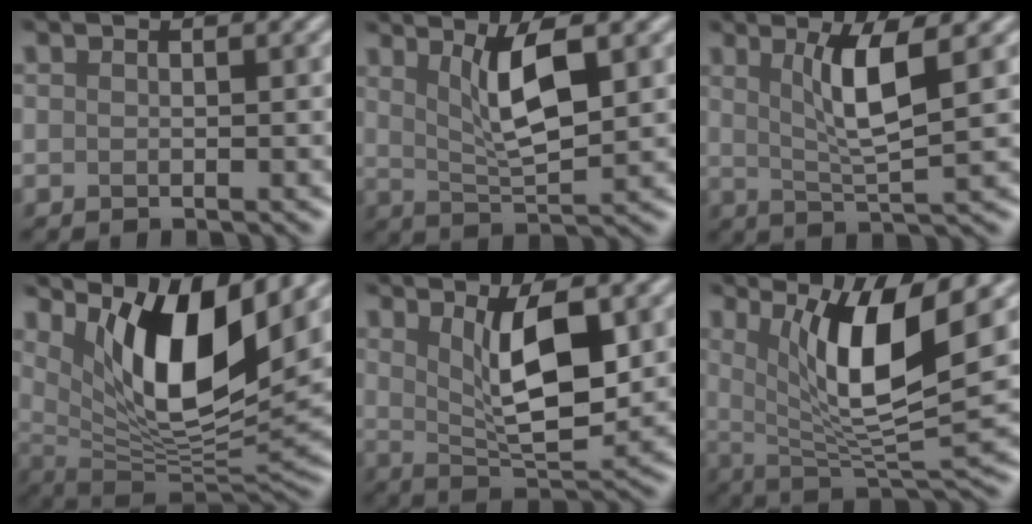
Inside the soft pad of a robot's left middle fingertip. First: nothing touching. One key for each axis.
{"total": 5.0, "fx": 2.0, "fy": 1.1, "fz": 4.4, "tx": -0.083, "ty": -0.005, "tz": 0.039}
{"total": 4.8, "fx": 1.6, "fy": 0.7, "fz": 4.4, "tx": -0.084, "ty": -0.003, "tz": 0.033}
{"total": 10.6, "fx": 4.6, "fy": 3.4, "fz": 9.0, "tx": -0.146, "ty": -0.021, "tz": 0.093}
{"total": 6.7, "fx": 2.1, "fy": 2.1, "fz": 6.0, "tx": -0.103, "ty": -0.010, "tz": 0.043}
{"total": 8.8, "fx": 2.9, "fy": 2.1, "fz": 8.0, "tx": -0.130, "ty": -0.016, "tz": 0.055}